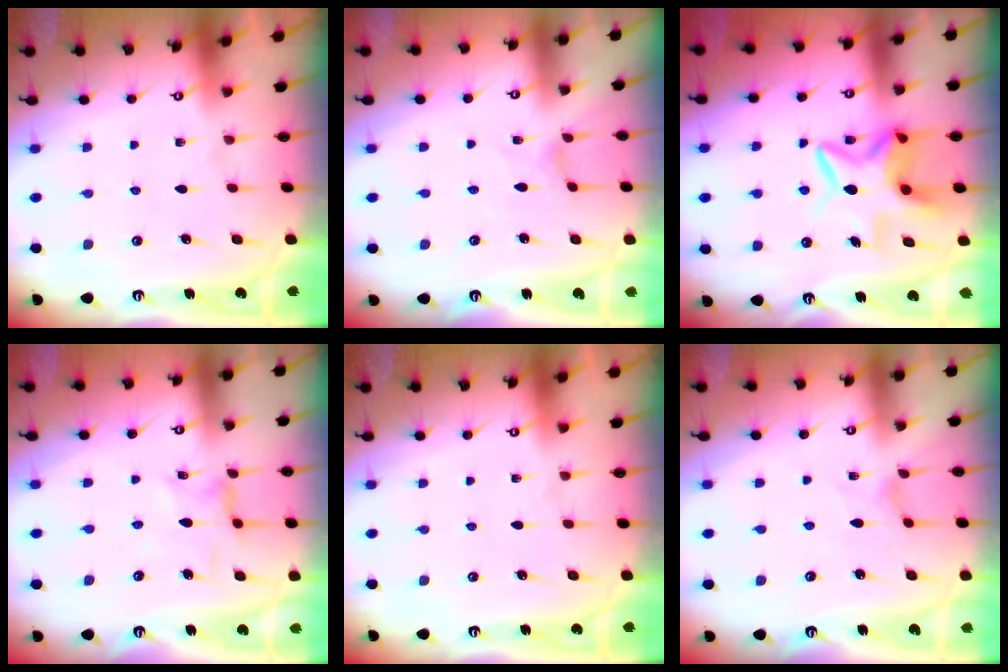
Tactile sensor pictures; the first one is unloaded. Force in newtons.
{"total": 0.0}
{"total": 9.8, "press": 9.7, "slide": 1.6}
{"total": 2.0, "press": 2.0, "slide": 0.4}
{"total": 0.0}
{"total": 0.0}